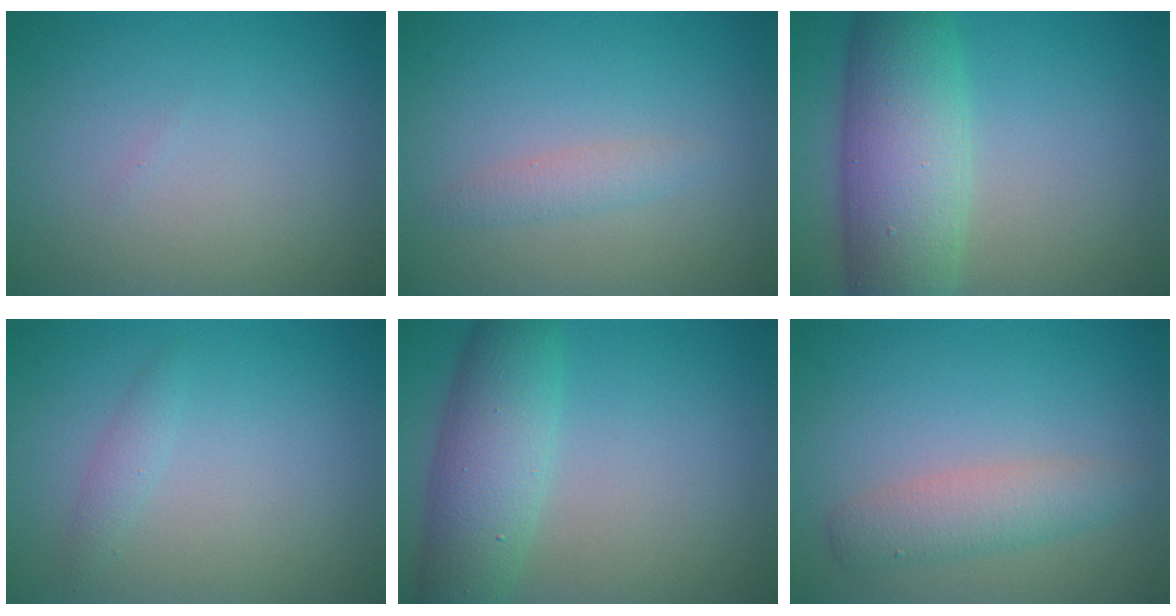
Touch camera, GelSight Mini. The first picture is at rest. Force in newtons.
{"total": 1.4, "press": 1.4, "slide": 0.0}
{"total": 8.7, "press": 8.7, "slide": 0.2}
{"total": 1.1, "press": 1.1, "slide": 0.0}
{"total": 6.0, "press": 6.0, "slide": 0.3}
{"total": 3.0, "press": 3.0, "slide": 0.1}